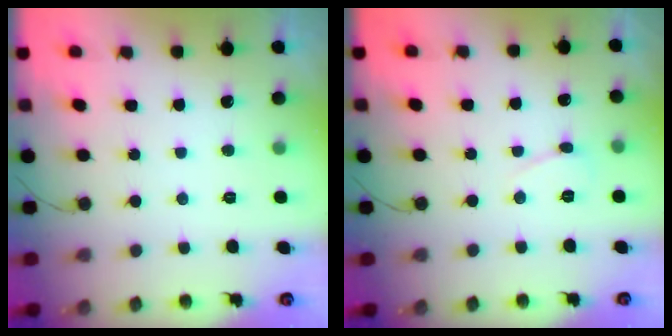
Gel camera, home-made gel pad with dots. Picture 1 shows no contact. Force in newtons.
{"total": 3.7, "press": 3.7, "slide": 0.4}